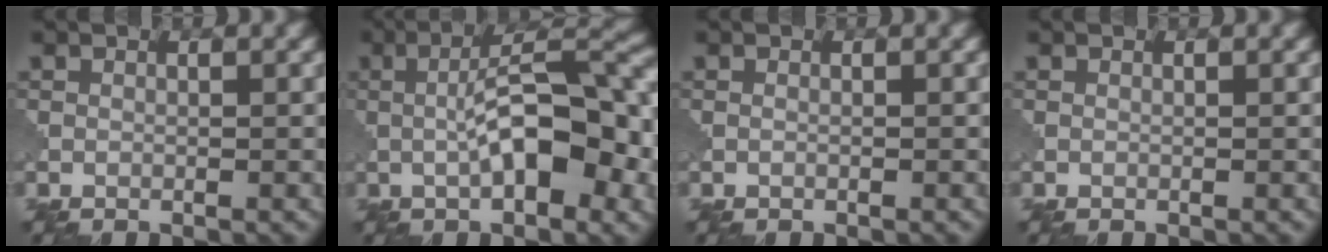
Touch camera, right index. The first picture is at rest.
{"total": 9.4, "force": [-1.1, 3.2, 8.7], "torque": [-0.126, 0.011, -0.021]}
{"total": 0.0}
{"total": 0.0}